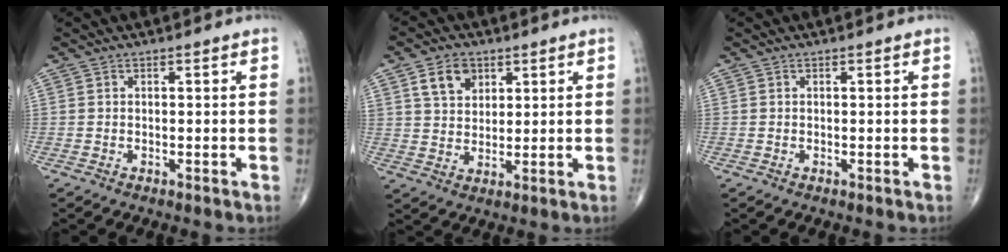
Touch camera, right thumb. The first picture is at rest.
{"total": 7.0, "force": [3.4, 5.0, 3.5], "torque": [-0.041, -0.013, 0.062]}
{"total": 0.0}